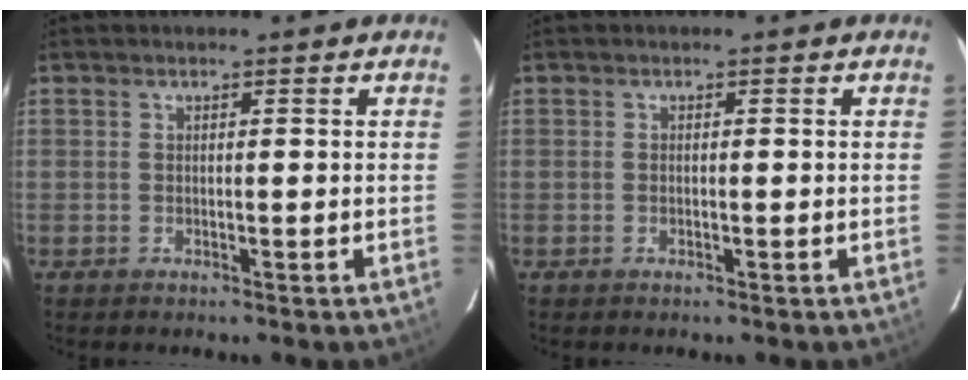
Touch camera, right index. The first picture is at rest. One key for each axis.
{"total": 0.0}